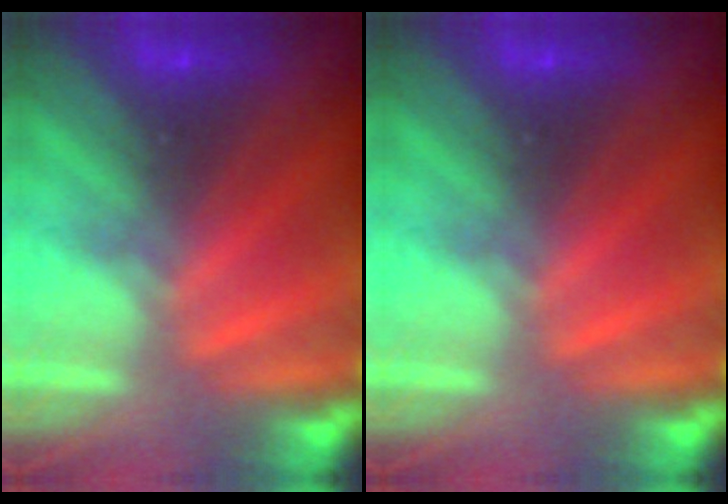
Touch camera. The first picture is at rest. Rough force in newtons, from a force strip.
{"total": 0.0}